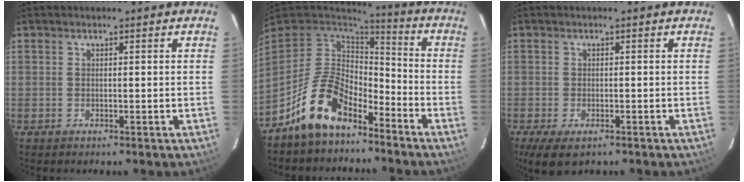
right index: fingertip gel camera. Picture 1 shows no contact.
{"total": 14.1, "force": [-9.2, 7.0, 8.1], "torque": [-0.170, 0.009, -0.162]}
{"total": 5.7, "force": [-3.5, 2.6, 3.6], "torque": [-0.079, -0.025, -0.057]}